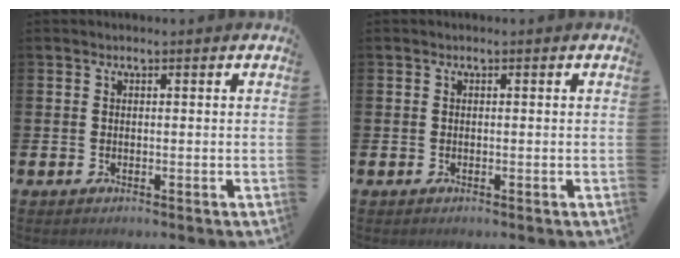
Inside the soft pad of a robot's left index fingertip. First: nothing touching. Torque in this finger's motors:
{"motor_torque": [0.00, 0.00, 0.00, 0.00]}